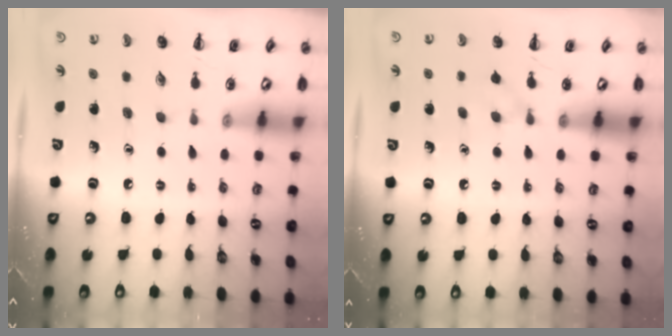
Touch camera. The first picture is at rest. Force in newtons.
{"total": 4.6, "press": 4.4, "slide": 1.5}